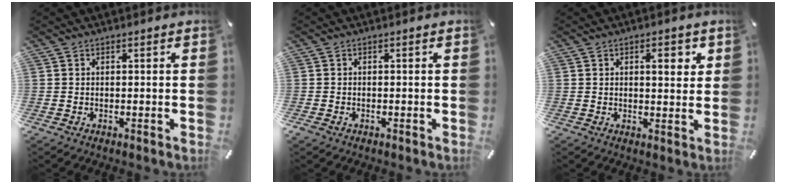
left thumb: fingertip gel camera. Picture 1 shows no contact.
{"total": 0.7, "force": [-0.3, 0.5, 0.4], "torque": [-0.005, 0.002, -0.007]}
{"total": 4.6, "force": [1.6, 2.2, 3.7], "torque": [-0.046, -0.004, 0.018]}